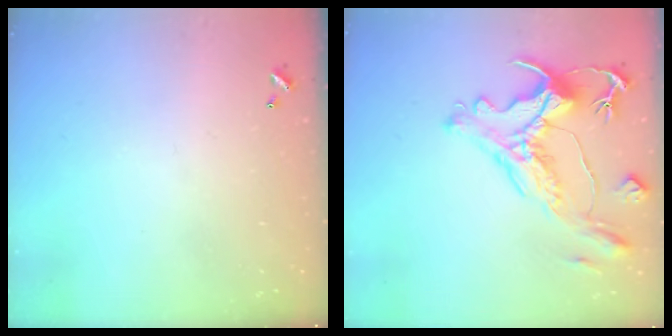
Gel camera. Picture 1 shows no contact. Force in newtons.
{"total": 3.1, "press": 2.8, "slide": 1.4}